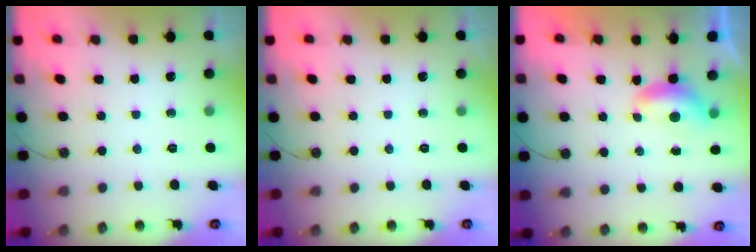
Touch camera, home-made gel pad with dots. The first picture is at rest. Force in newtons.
{"total": 0.0}
{"total": 1.4, "press": 1.3, "slide": 0.4}